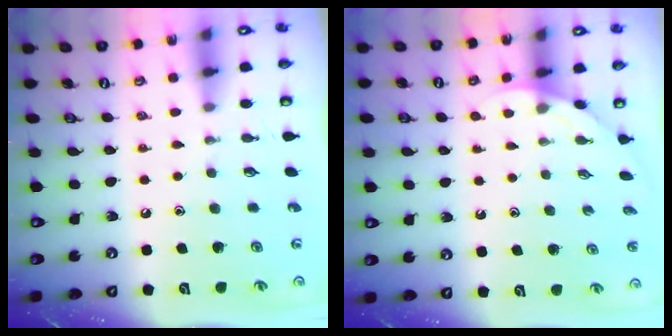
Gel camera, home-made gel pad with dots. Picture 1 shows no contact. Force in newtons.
{"total": 2.0, "press": 2.0, "slide": 0.0}